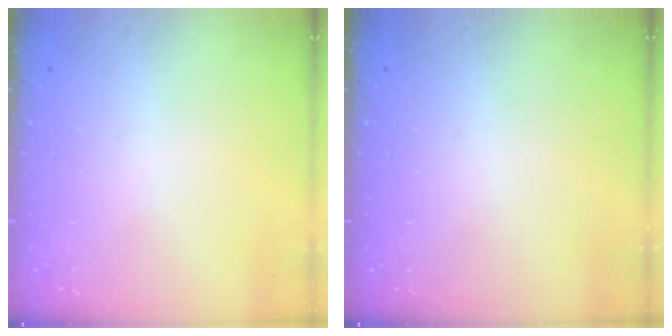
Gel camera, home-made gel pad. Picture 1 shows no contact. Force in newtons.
{"total": 0.0}